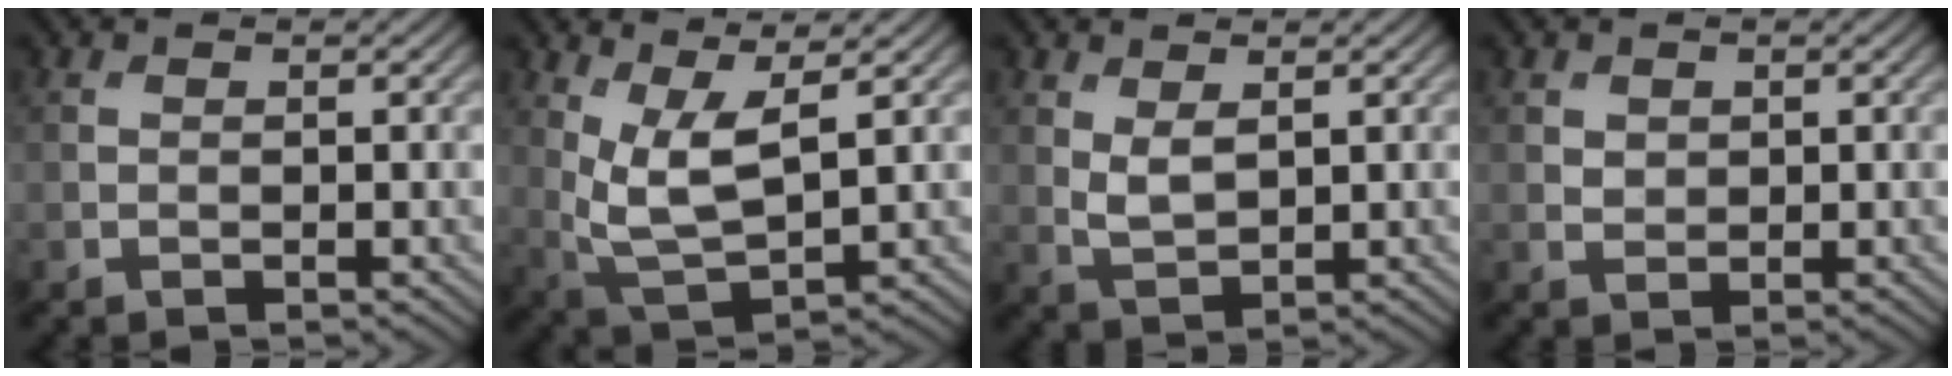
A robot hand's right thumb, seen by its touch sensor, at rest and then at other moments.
{"total": 6.8, "force": [2.5, 2.5, 5.8], "torque": [-0.135, -0.004, 0.056]}
{"total": 2.7, "force": [1.3, 1.2, 2.0], "torque": [-0.052, -0.007, 0.033]}
{"total": 1.3, "force": [0.7, 1.0, 0.5], "torque": [-0.012, -0.003, 0.016]}